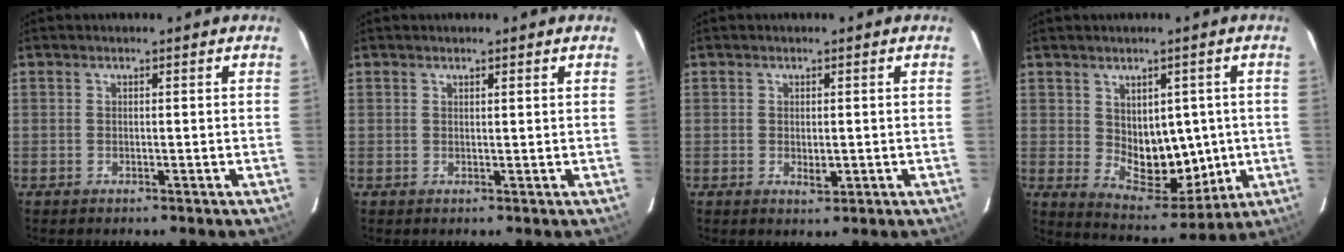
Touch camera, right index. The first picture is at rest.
{"total": 1.0, "force": [0.8, -0.1, 0.5], "torque": [-0.011, 0.007, 0.013]}
{"total": 1.8, "force": [-0.2, 0.8, 1.6], "torque": [-0.026, -0.005, 0.001]}
{"total": 10.0, "force": [0.1, 5.8, 8.2], "torque": [-0.117, -0.002, 0.026]}